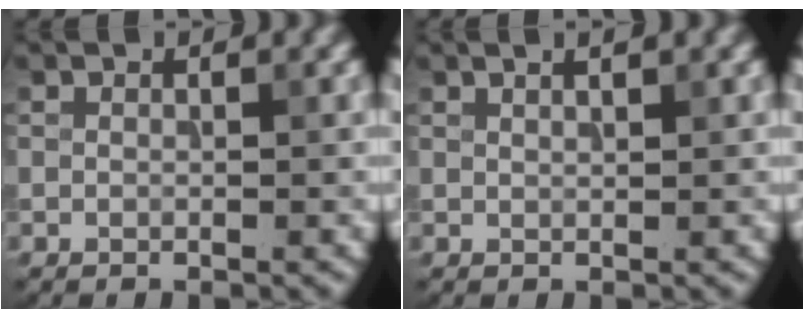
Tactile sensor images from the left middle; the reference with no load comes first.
{"total": 1.8, "force": [1.1, 0.6, 1.2], "torque": [-0.003, 0.001, 0.003]}